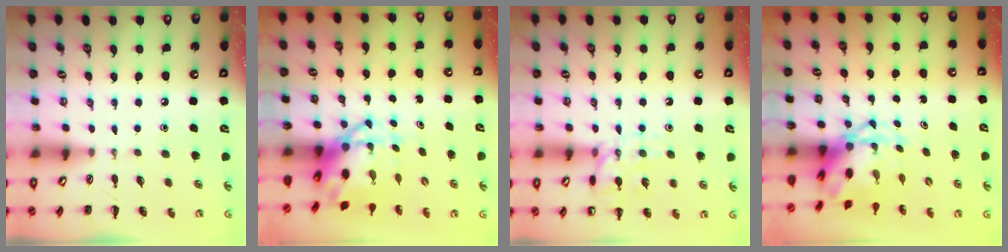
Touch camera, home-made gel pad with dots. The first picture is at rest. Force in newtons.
{"total": 7.7, "press": 7.3, "slide": 2.2}
{"total": 13.5, "press": 13.5, "slide": 1.1}
{"total": 4.4, "press": 4.1, "slide": 1.4}